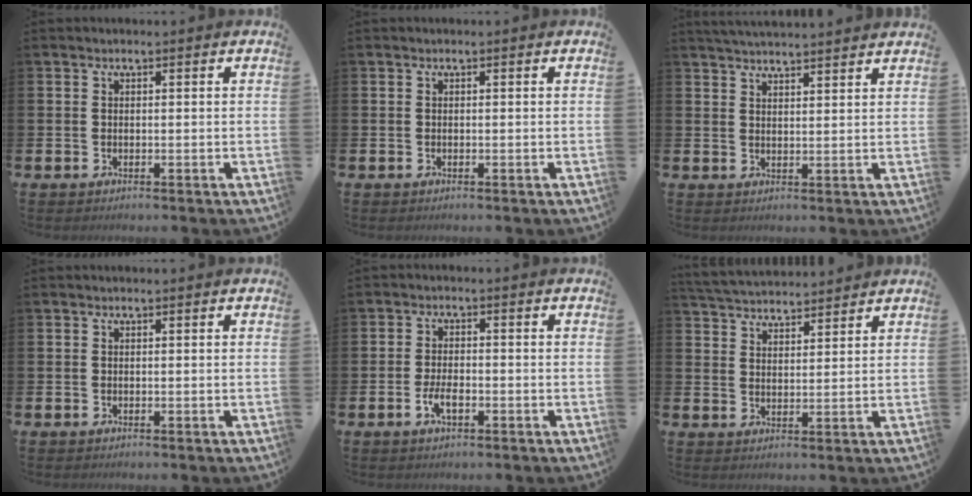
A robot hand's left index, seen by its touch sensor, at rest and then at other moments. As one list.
[{"total": 0.0}, {"total": 3.6, "force": [3.6, -0.2, 0.2], "torque": [-0.008, -0.016, 0.066]}, {"total": 0.0}, {"total": 2.9, "force": [-1.0, 1.3, 2.4], "torque": [-0.038, 0.001, -0.018]}, {"total": 4.4, "force": [4.4, 0.6, 0.0], "torque": [-0.018, -0.023, 0.080]}]